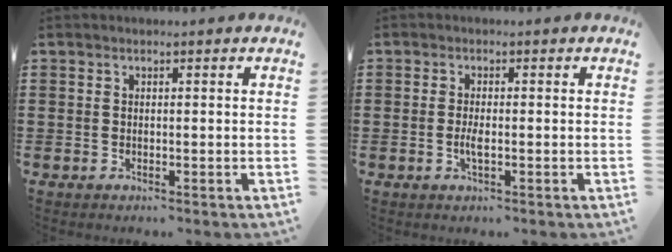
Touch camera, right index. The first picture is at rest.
{"total": 2.1, "force": [-0.6, 0.6, 2.0], "torque": [-0.043, -0.002, -0.012]}